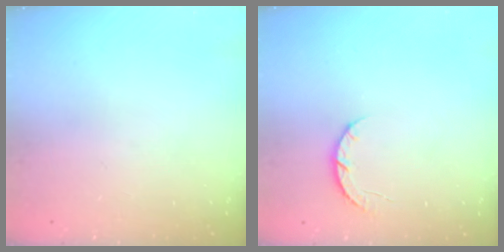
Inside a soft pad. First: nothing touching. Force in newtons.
{"total": 3.9, "press": 3.8, "slide": 0.6}